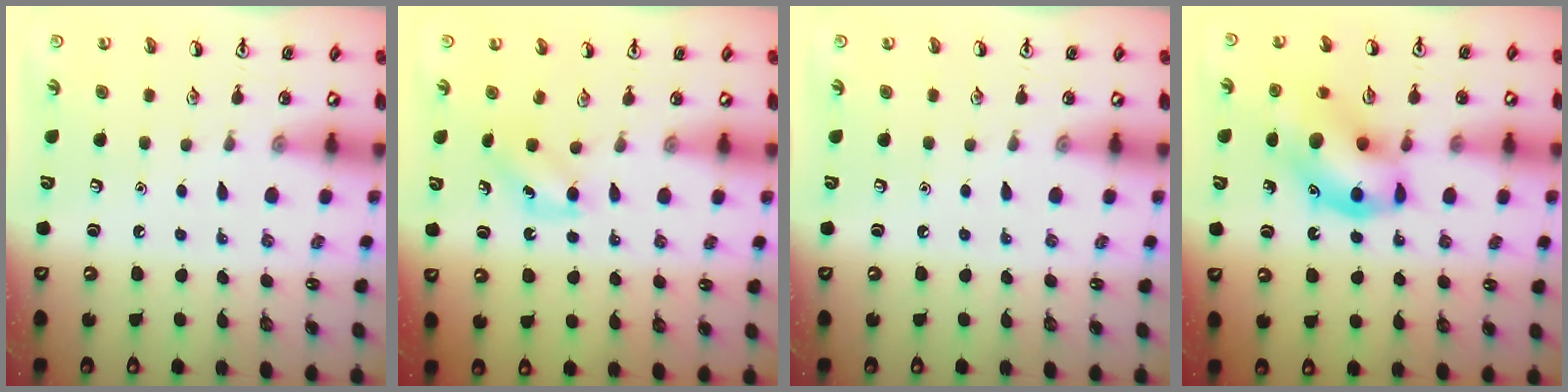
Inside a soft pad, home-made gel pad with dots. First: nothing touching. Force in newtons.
{"total": 3.8, "press": 3.6, "slide": 1.4}
{"total": 0.0}
{"total": 13.6, "press": 13.3, "slide": 3.1}